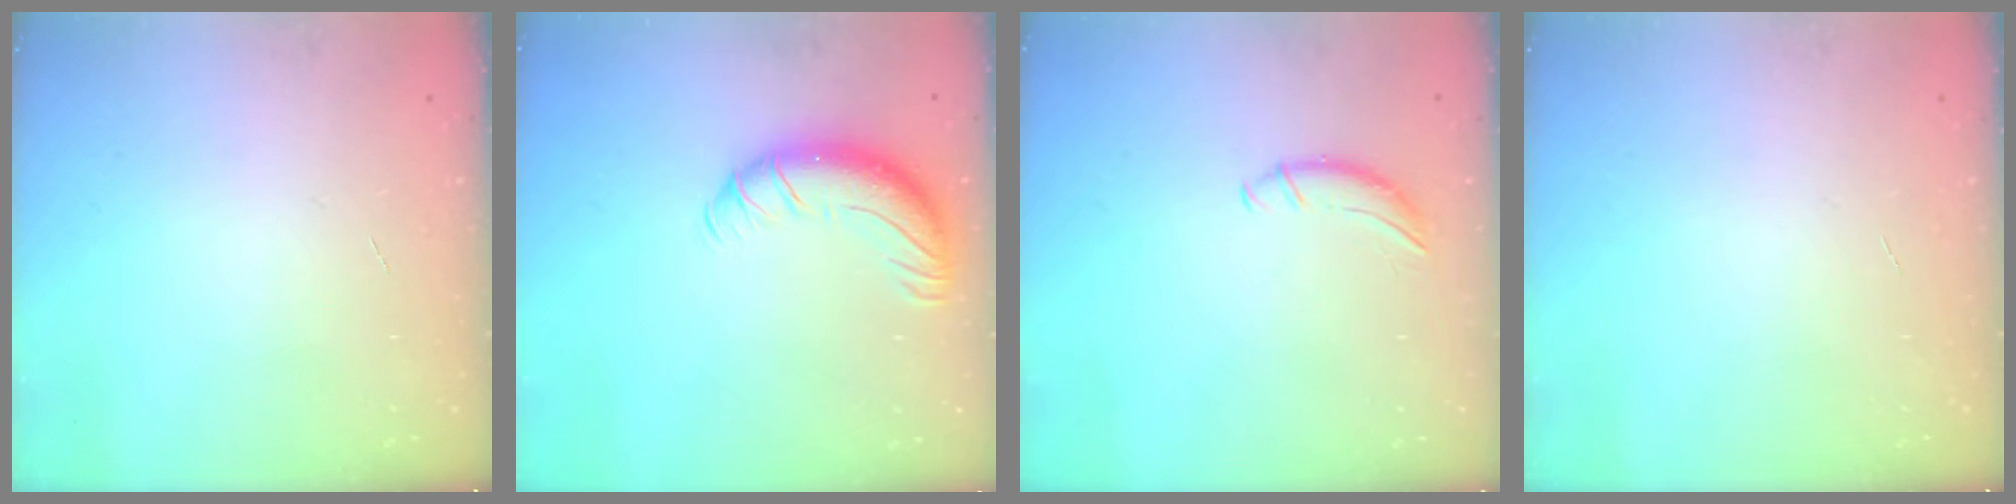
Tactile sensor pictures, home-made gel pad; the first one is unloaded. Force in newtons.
{"total": 11.2, "press": 10.8, "slide": 2.9}
{"total": 0.0}
{"total": 0.0}